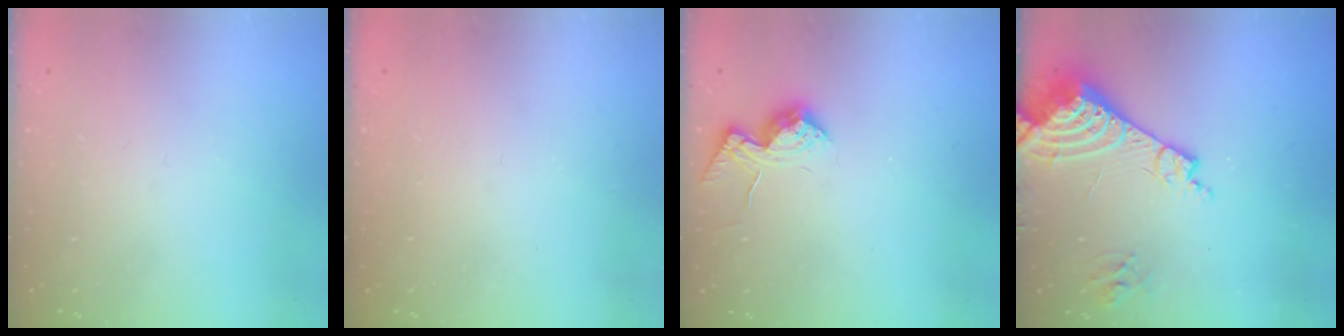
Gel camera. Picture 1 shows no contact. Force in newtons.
{"total": 1.5, "press": 1.2, "slide": 0.8}
{"total": 12.1, "press": 12.1, "slide": 0.5}
{"total": 13.2, "press": 13.1, "slide": 1.7}